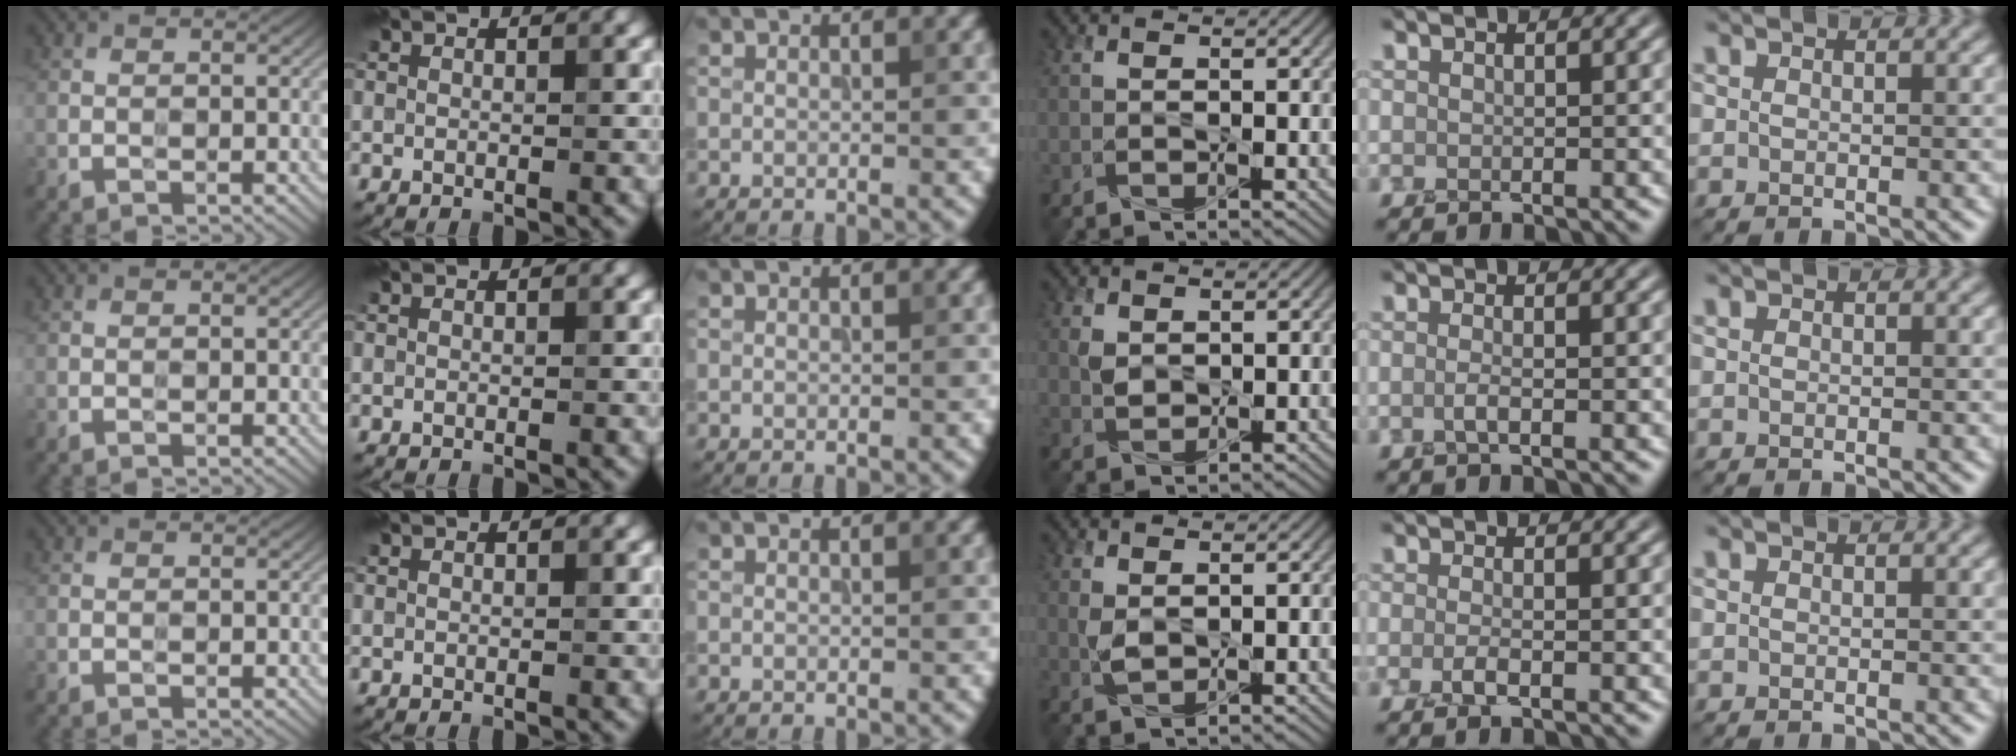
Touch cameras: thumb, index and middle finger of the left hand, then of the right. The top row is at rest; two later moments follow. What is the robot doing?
{"motion": "squeeze", "object": "tweezer"}